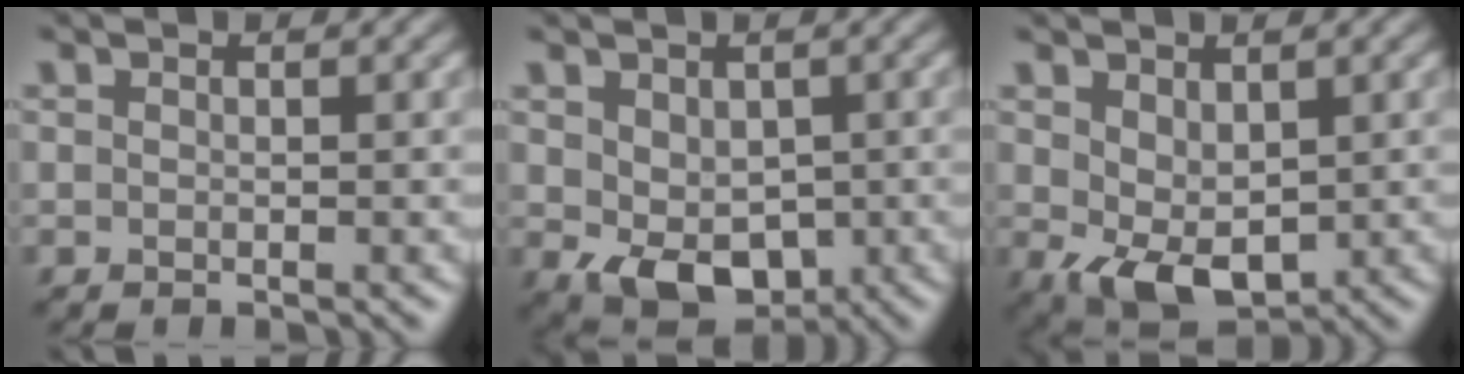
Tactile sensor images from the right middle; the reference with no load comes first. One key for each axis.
{"total": 5.3, "fx": -0.9, "fy": 3.7, "fz": 3.6, "tx": -0.070, "ty": -0.013, "tz": -0.008}
{"total": 5.1, "fx": -0.4, "fy": 3.3, "fz": 3.9, "tx": -0.088, "ty": -0.005, "tz": 0.001}